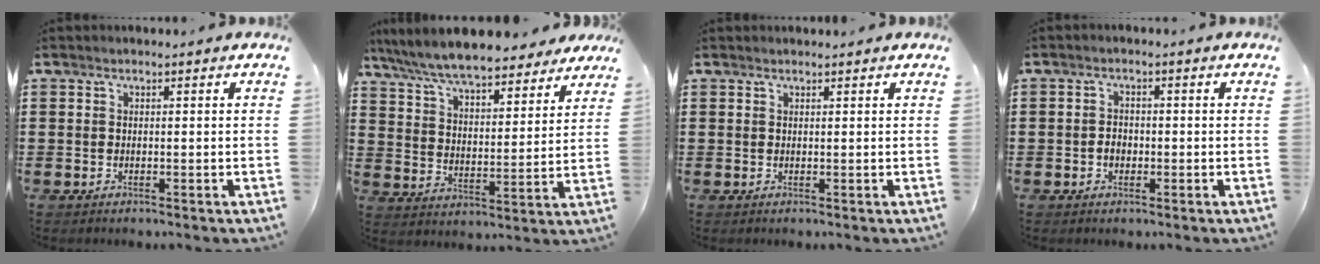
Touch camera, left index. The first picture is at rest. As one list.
[{"total": 8.4, "force": [7.7, 0.9, 3.2], "torque": [-0.096, -0.040, 0.137]}, {"total": 0.6, "force": [0.6, 0.0, 0.2], "torque": [-0.006, -0.002, 0.013]}, {"total": 1.9, "force": [-0.5, 1.4, 1.2], "torque": [-0.026, 0.003, -0.011]}]